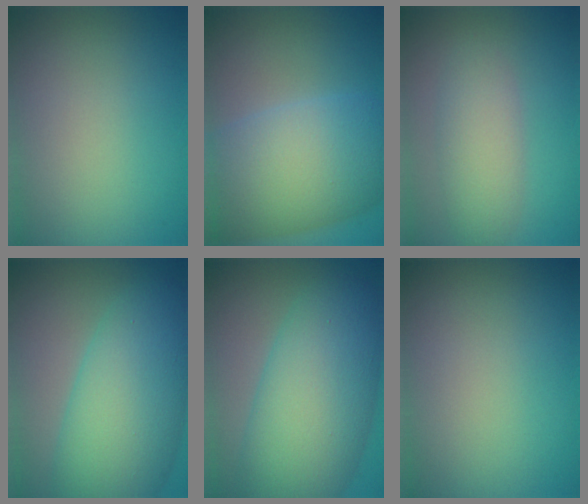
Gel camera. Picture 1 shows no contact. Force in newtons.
{"total": 11.7, "press": 11.7, "slide": 0.7}
{"total": 3.8, "press": 3.7, "slide": 0.2}
{"total": 11.1, "press": 11.1, "slide": 0.3}
{"total": 11.9, "press": 11.9, "slide": 0.4}
{"total": 0.0}